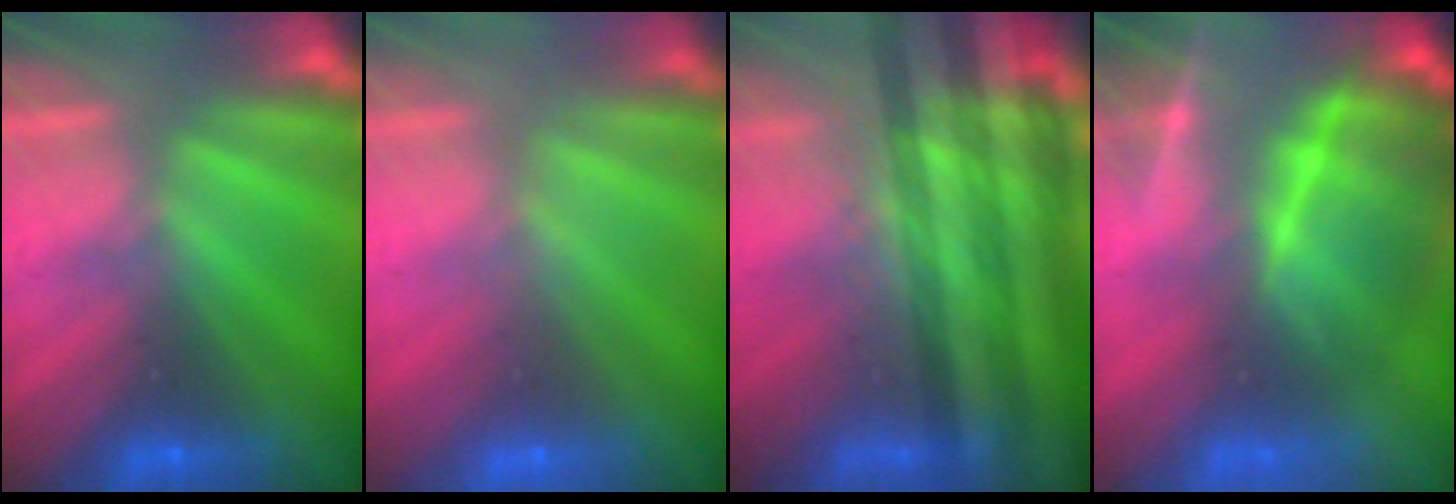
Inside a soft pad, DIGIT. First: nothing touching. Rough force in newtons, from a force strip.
{"total": 1.5}
{"total": 8.3}
{"total": 9.7}